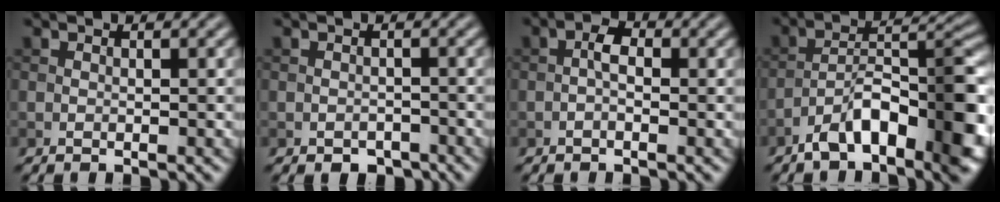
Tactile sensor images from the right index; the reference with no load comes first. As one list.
[{"total": 1.7, "force": [-1.2, 1.0, 0.6], "torque": [-0.006, -0.001, -0.019]}, {"total": 1.7, "force": [-0.4, 0.7, 1.4], "torque": [-0.024, 0.006, -0.012]}, {"total": 9.6, "force": [-5.0, 3.6, 7.3], "torque": [-0.108, 0.021, -0.084]}]